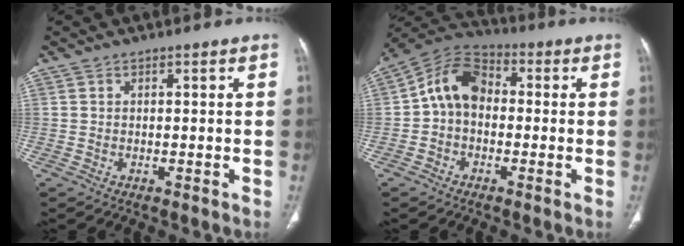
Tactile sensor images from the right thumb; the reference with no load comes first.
{"total": 9.9, "force": [-0.2, 7.3, 6.7], "torque": [-0.099, 0.033, -0.022]}